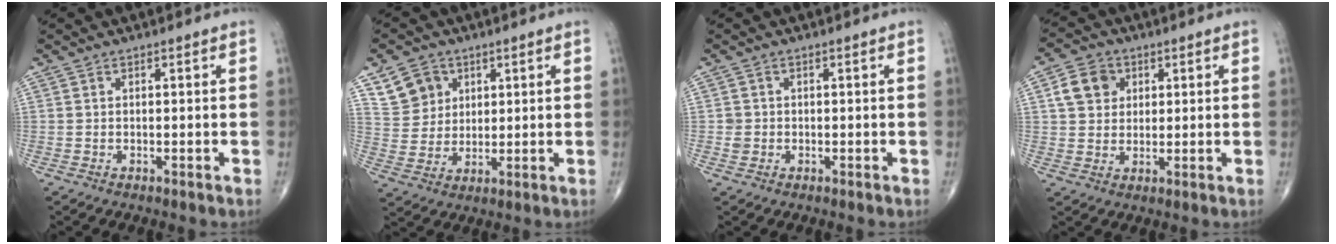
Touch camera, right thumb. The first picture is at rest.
{"total": 7.8, "force": [4.0, 6.4, 2.2], "torque": [-0.015, -0.015, 0.079]}
{"total": 1.4, "force": [-0.2, 1.4, 0.3], "torque": [-0.001, 0.004, -0.001]}
{"total": 7.0, "force": [2.2, 5.8, 3.2], "torque": [-0.035, 0.000, 0.036]}